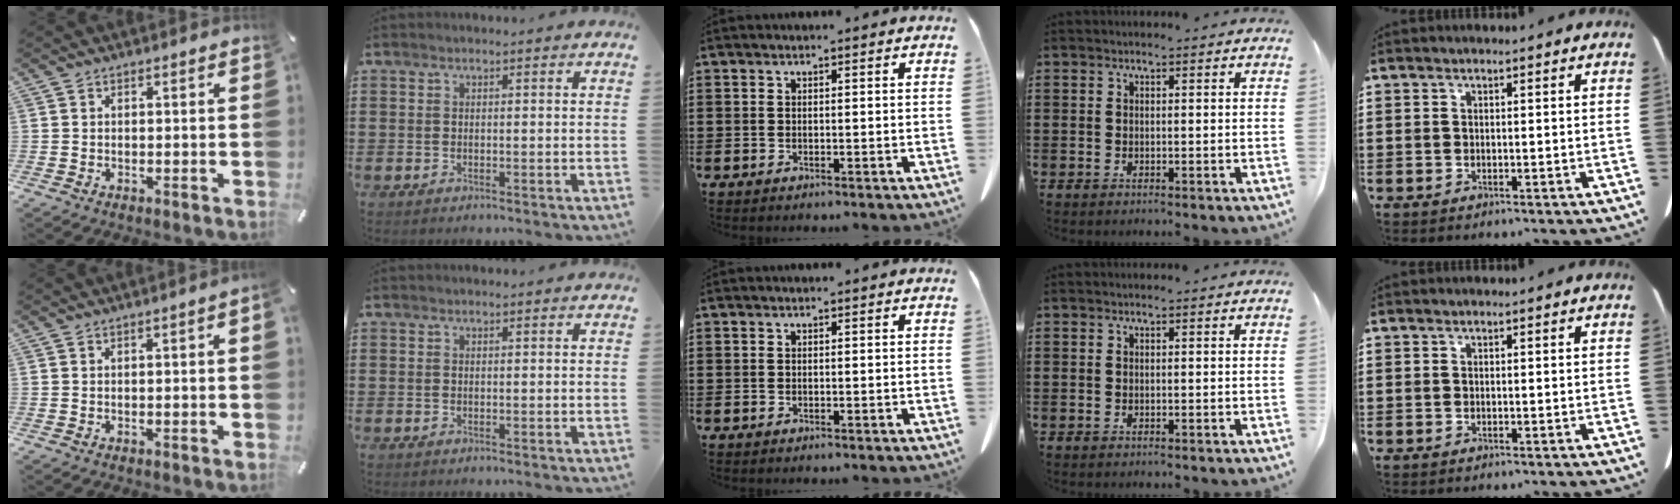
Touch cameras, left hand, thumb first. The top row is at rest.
{"thumb": {"total": 1.4, "force": [-0.2, 0.1, 1.3], "torque": [-0.022, -0.003, -0.004]}}